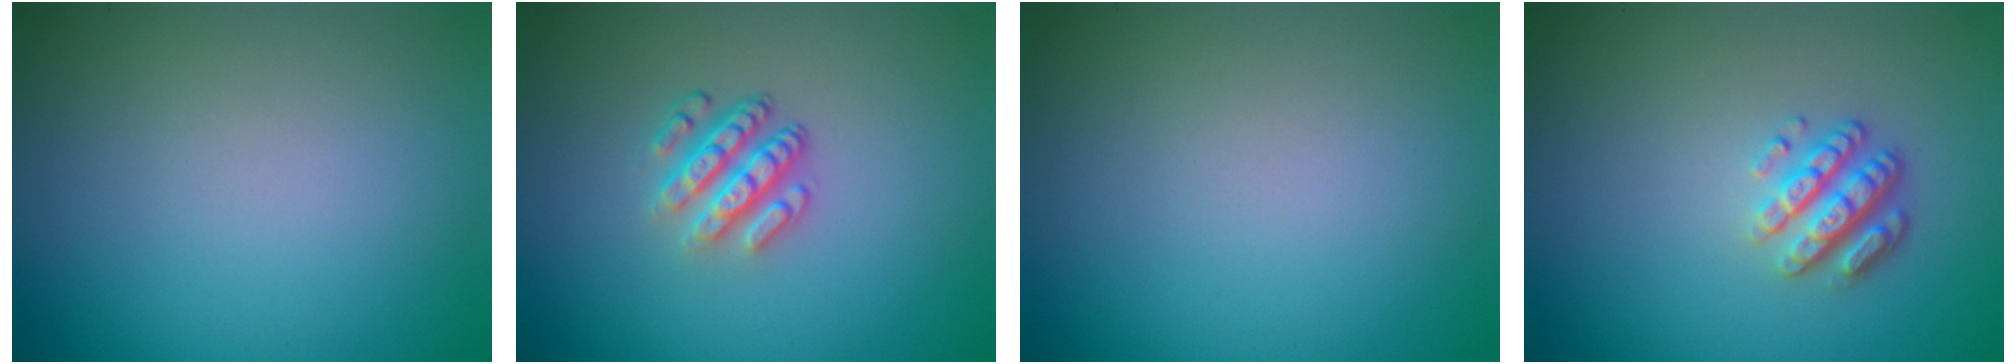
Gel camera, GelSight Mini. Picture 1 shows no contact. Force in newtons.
{"total": 3.6, "press": 2.6, "slide": 2.4}
{"total": 0.0}
{"total": 3.3, "press": 2.6, "slide": 2.1}